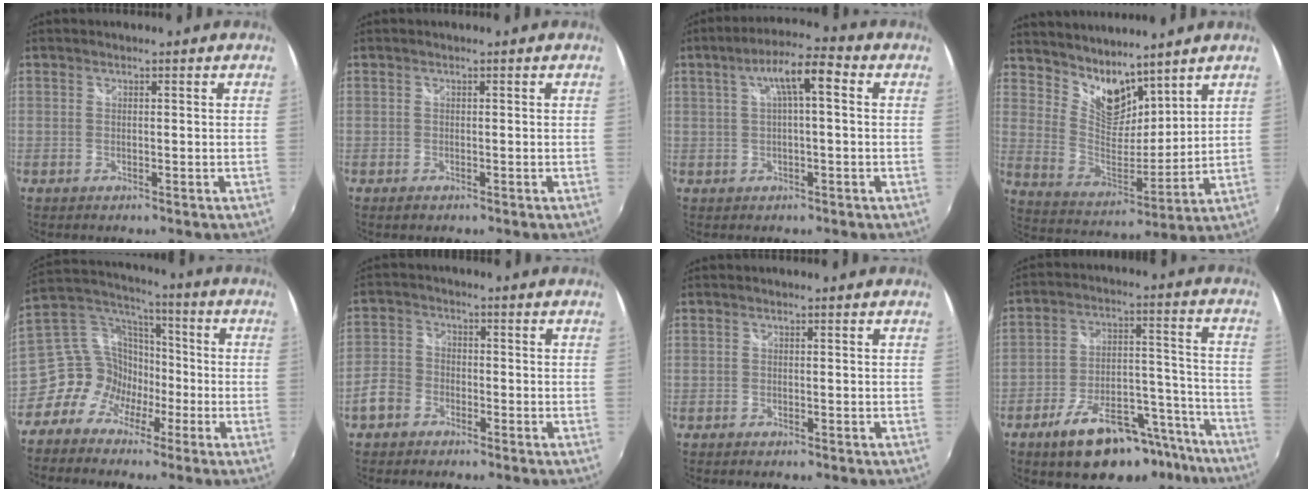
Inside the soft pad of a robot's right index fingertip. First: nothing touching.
{"total": 0.7, "force": [-0.5, 0.5, 0.2], "torque": [-0.005, -0.004, -0.011]}
{"total": 7.5, "force": [1.7, 1.6, 7.2], "torque": [-0.123, 0.024, 0.031]}
{"total": 10.9, "force": [9.1, 4.3, 4.1], "torque": [-0.078, -0.007, 0.178]}
{"total": 10.4, "force": [-5.4, 8.3, 3.2], "torque": [-0.065, 0.032, -0.113]}
{"total": 5.2, "force": [-3.1, 3.9, 1.5], "torque": [-0.037, 0.013, -0.064]}
{"total": 0.7, "force": [-0.6, 0.3, 0.2], "torque": [-0.007, -0.004, -0.012]}
{"total": 18.9, "force": [-13.7, 7.7, 10.5], "torque": [-0.168, 0.024, -0.188]}